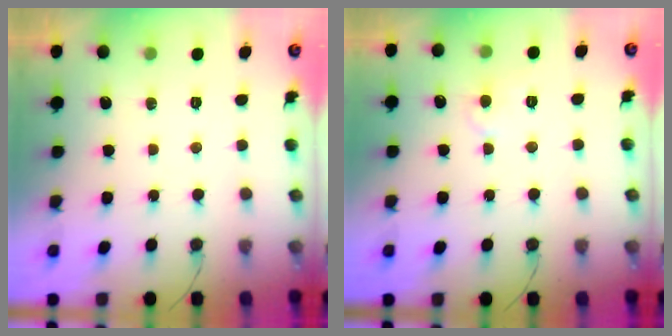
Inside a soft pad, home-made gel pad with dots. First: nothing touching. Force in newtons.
{"total": 5.0, "press": 5.0, "slide": 0.4}